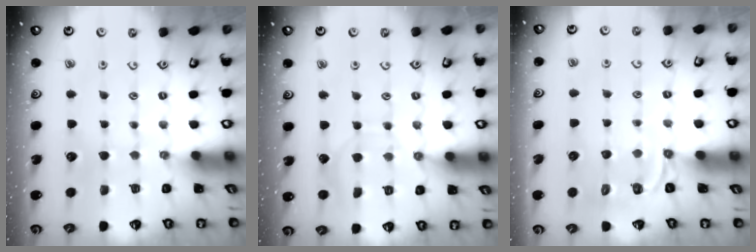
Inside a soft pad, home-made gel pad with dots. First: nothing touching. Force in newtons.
{"total": 6.9, "press": 6.9, "slide": 0.7}
{"total": 5.0, "press": 4.3, "slide": 2.5}